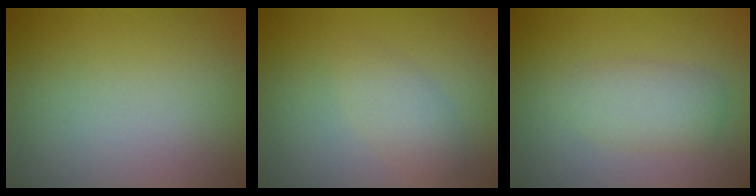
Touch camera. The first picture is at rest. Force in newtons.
{"total": 2.1, "press": 2.1, "slide": 0.1}
{"total": 2.6, "press": 2.6, "slide": 0.1}